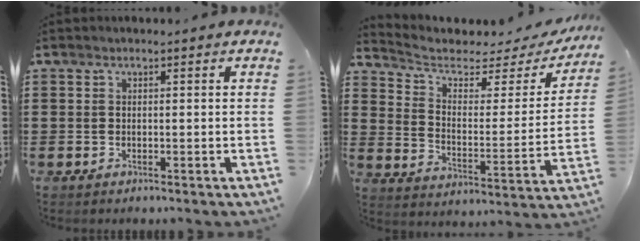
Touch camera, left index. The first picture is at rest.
{"total": 4.3, "force": [3.1, 1.9, 2.3], "torque": [-0.065, -0.018, 0.047]}